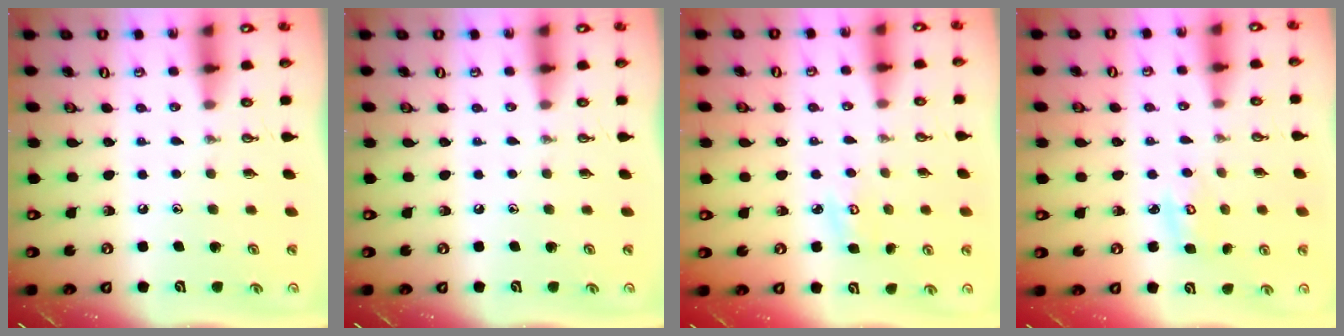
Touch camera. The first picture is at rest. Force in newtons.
{"total": 0.0}
{"total": 4.7, "press": 4.7, "slide": 0.4}
{"total": 4.0, "press": 4.0, "slide": 0.3}